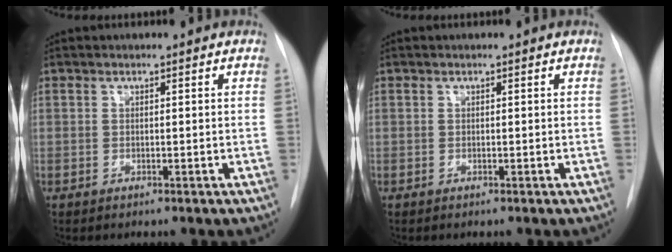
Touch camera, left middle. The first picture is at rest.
{"total": 0.0}